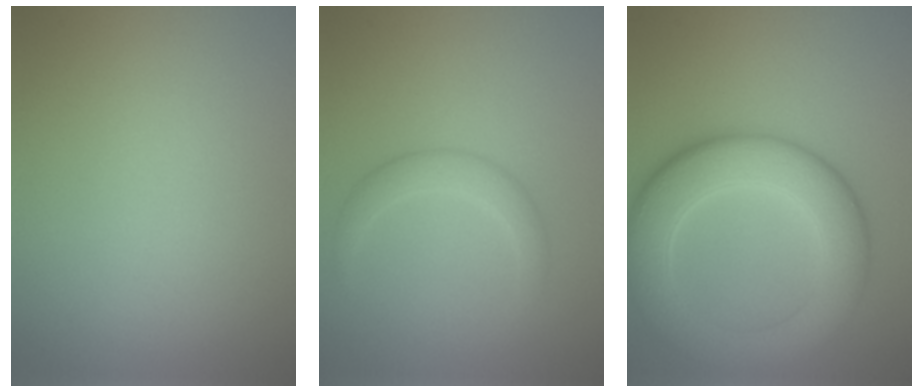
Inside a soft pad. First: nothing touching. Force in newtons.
{"total": 2.0, "press": 2.0, "slide": 0.0}
{"total": 8.0, "press": 8.0, "slide": 0.4}